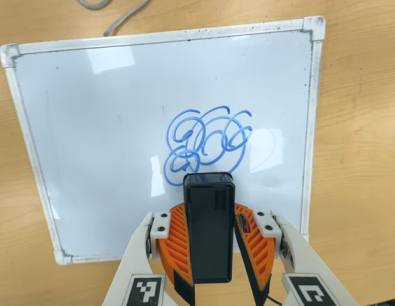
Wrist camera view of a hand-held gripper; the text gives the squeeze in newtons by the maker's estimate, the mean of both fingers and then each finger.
{"total": 6.8, "left": 6.6, "right": 7.0}